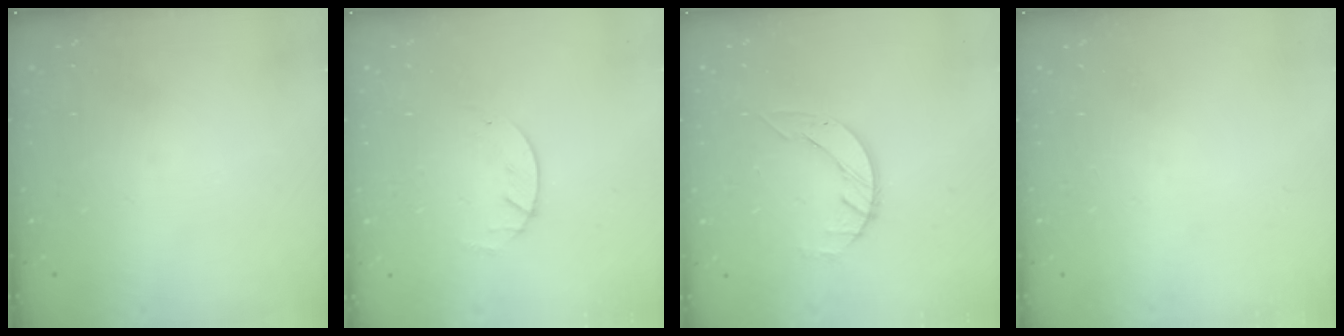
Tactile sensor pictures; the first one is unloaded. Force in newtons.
{"total": 1.8, "press": 1.8, "slide": 0.2}
{"total": 2.7, "press": 2.7, "slide": 0.3}
{"total": 0.0}